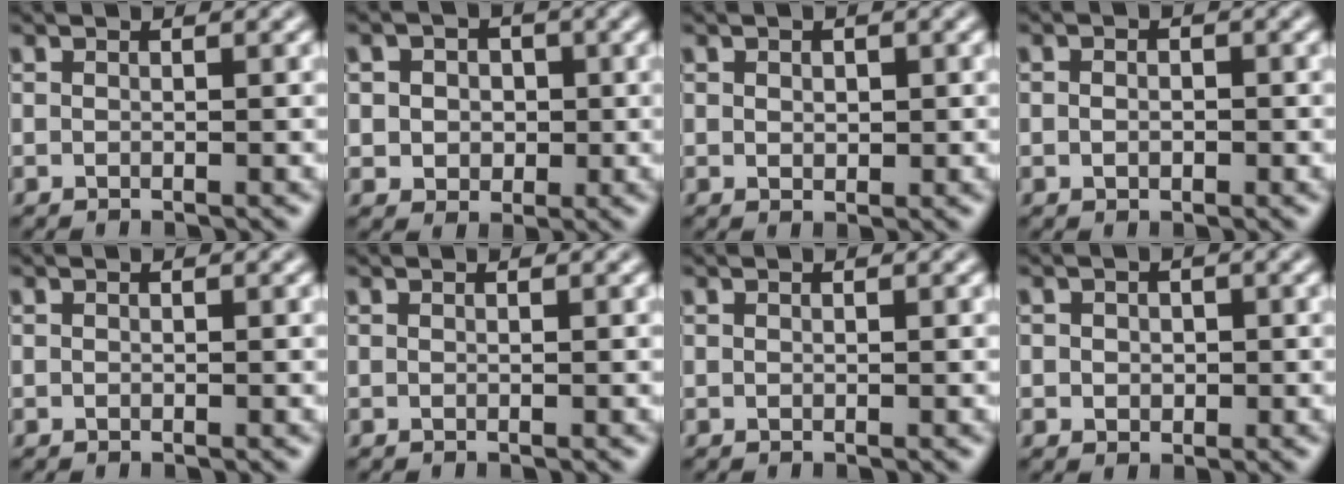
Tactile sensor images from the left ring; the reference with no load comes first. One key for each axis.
{"total": 3.9, "fx": 0.7, "fy": 3.4, "fz": 1.8, "tx": -0.020, "ty": 0.013, "tz": -0.002}
{"total": 1.0, "fx": 0.2, "fy": 0.8, "fz": 0.7, "tx": -0.010, "ty": -0.003, "tz": 0.005}
{"total": 1.6, "fx": 0.0, "fy": 1.2, "fz": 1.0, "tx": -0.007, "ty": 0.003, "tz": -0.010}
{"total": 0.0}
{"total": 0.0}
{"total": 0.0}
{"total": 1.5, "fx": 0.1, "fy": 1.4, "fz": 0.6, "tx": -0.003, "ty": -0.001, "tz": -0.003}